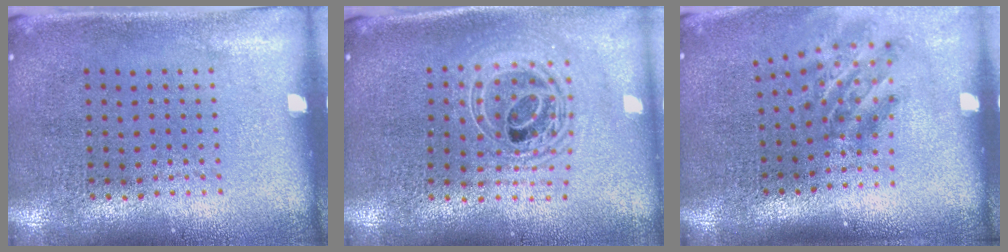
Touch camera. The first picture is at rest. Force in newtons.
{"total": 2.2, "press": 1.7, "slide": 1.4}
{"total": 1.9, "press": 1.2, "slide": 1.5}